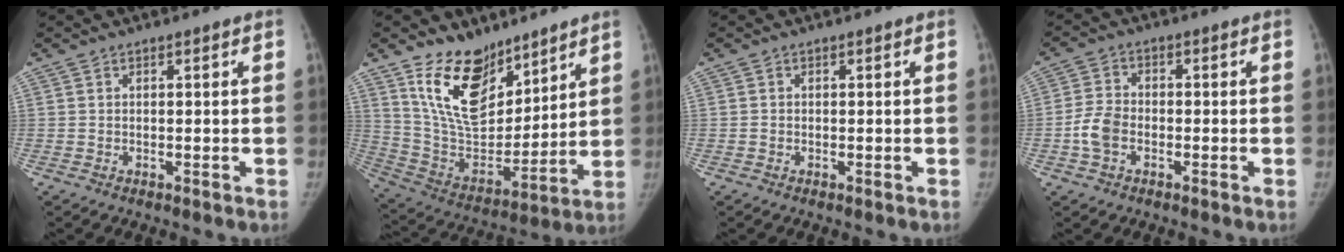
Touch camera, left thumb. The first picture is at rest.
{"total": 17.9, "force": [12.0, 9.5, 9.3], "torque": [-0.108, -0.077, 0.234]}
{"total": 0.5, "force": [-0.1, 0.5, 0.1], "torque": [0.000, 0.002, -0.003]}
{"total": 5.5, "force": [-1.7, 3.8, 3.5], "torque": [-0.068, 0.013, -0.039]}